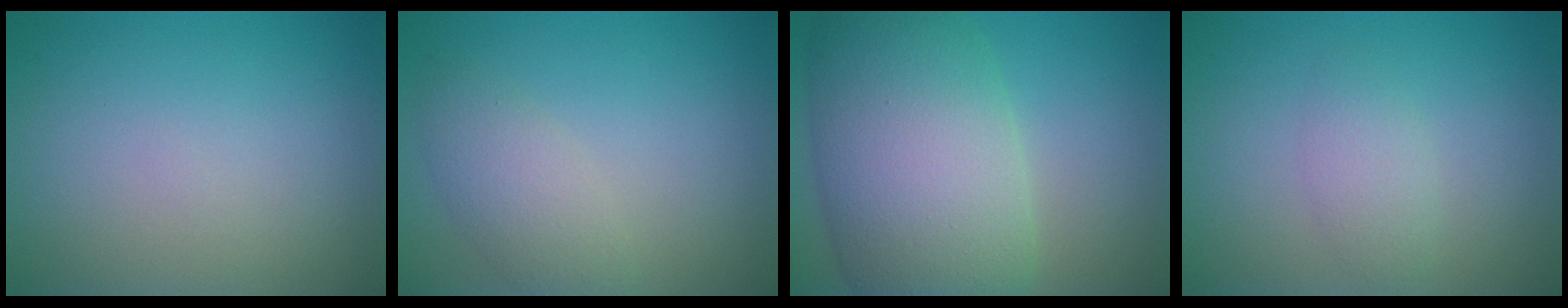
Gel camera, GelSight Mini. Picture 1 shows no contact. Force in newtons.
{"total": 2.9, "press": 2.9, "slide": 0.2}
{"total": 12.4, "press": 12.4, "slide": 0.5}
{"total": 1.9, "press": 1.9, "slide": 0.0}